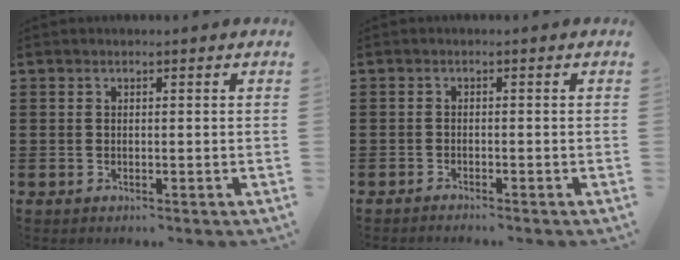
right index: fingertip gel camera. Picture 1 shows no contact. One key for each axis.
{"total": 0.9, "fx": -0.8, "fy": -0.2, "fz": 0.0, "tx": -0.003, "ty": -0.001, "tz": -0.017}